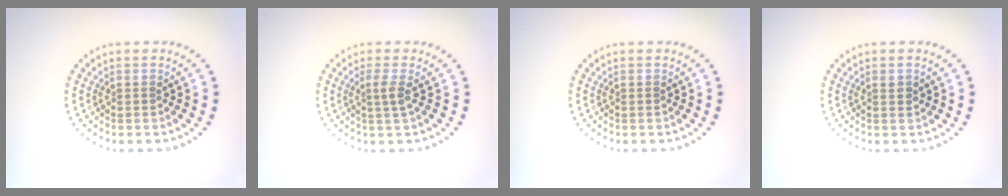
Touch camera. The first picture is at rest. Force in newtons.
{"total": 1.5, "press": 1.0, "slide": 1.1}
{"total": 0.0}
{"total": 0.8, "press": 0.7, "slide": 0.2}